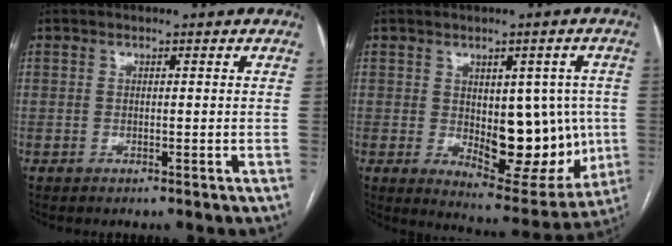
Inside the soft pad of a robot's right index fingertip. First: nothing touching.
{"total": 14.1, "force": [-0.7, 6.8, 12.3], "torque": [-0.147, 0.000, 0.013]}